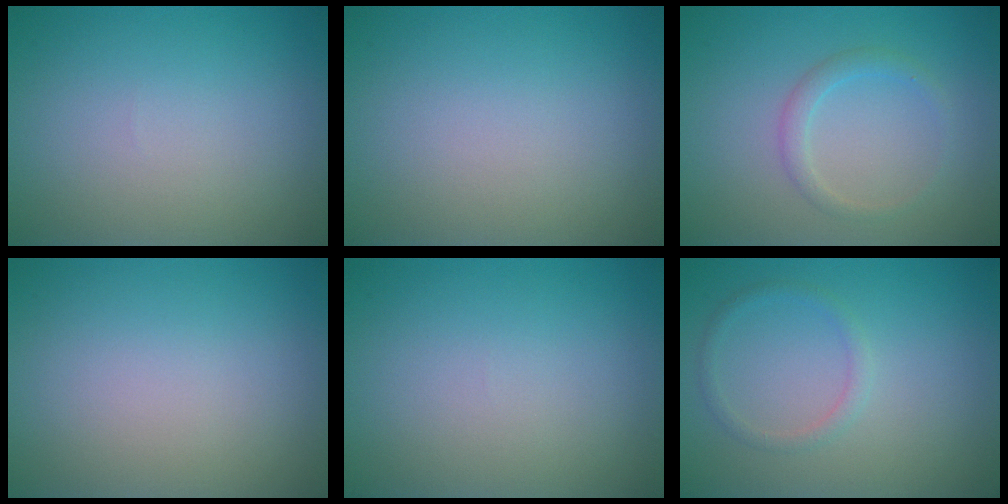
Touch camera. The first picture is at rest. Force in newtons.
{"total": 0.0}
{"total": 1.5, "press": 1.5, "slide": 0.1}
{"total": 0.0}
{"total": 0.0}
{"total": 1.2, "press": 1.2, "slide": 0.1}